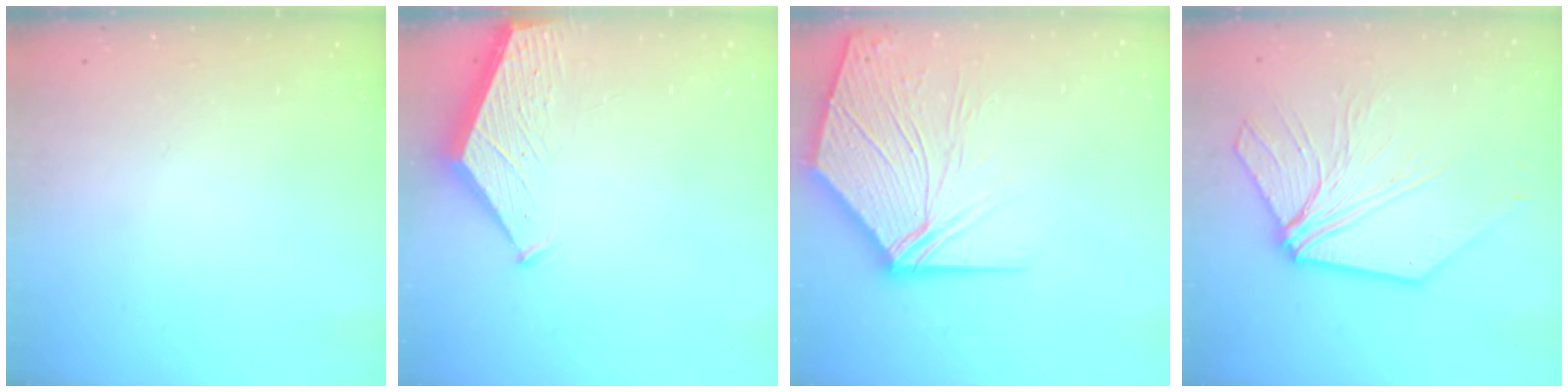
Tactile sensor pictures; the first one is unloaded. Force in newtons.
{"total": 1.5, "press": 1.4, "slide": 0.2}
{"total": 16.2, "press": 16.0, "slide": 2.6}
{"total": 10.6, "press": 10.6, "slide": 1.0}